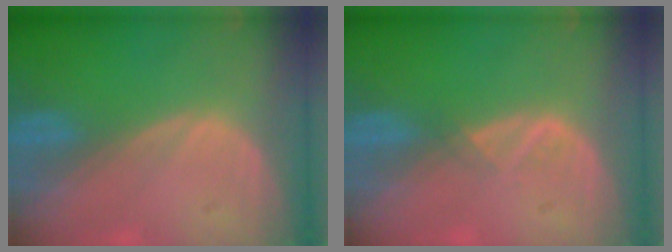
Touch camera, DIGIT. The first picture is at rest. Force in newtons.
{"total": 1.3, "press": 1.2, "slide": 0.7}